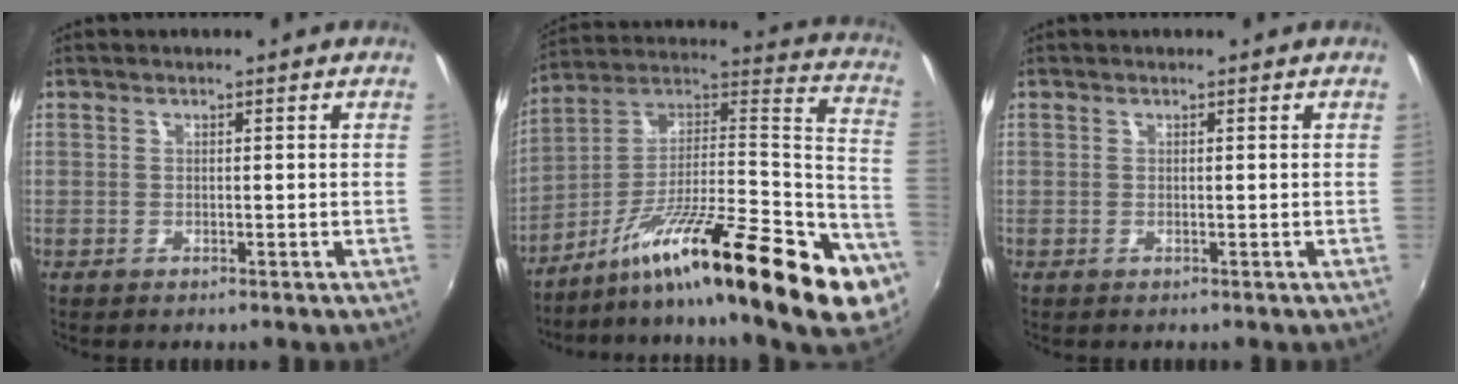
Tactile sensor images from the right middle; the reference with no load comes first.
{"total": 30.6, "force": [-16.2, 5.8, 25.3], "torque": [-0.332, -0.003, -0.268]}
{"total": 0.0}